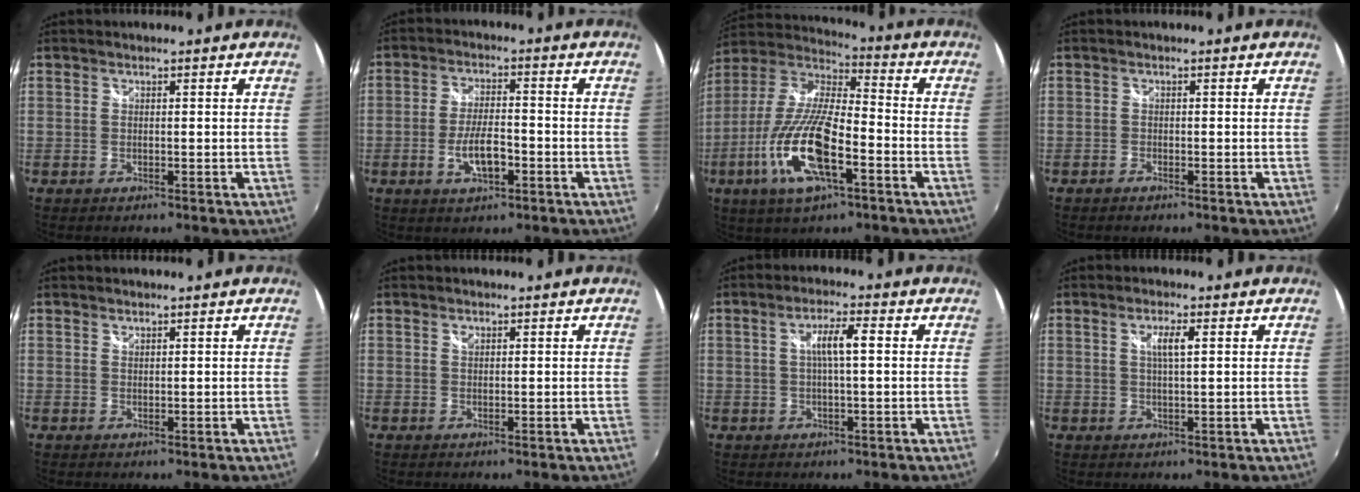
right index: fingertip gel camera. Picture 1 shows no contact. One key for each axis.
{"total": 6.6, "fx": -2.6, "fy": 2.4, "fz": 5.6, "tx": -0.111, "ty": -0.002, "tz": -0.042}
{"total": 18.2, "fx": -7.1, "fy": 5.5, "fz": 15.9, "tx": -0.329, "ty": -0.021, "tz": -0.141}
{"total": 0.8, "fx": -0.7, "fy": 0.3, "fz": 0.3, "tx": -0.007, "ty": -0.001, "tz": -0.014}
{"total": 0.6, "fx": 0.6, "fy": -0.1, "fz": 0.1, "tx": 0.000, "ty": 0.001, "tz": 0.011}
{"total": 0.7, "fx": 0.5, "fy": 0.3, "fz": 0.4, "tx": -0.006, "ty": 0.002, "tz": 0.008}
{"total": 4.8, "fx": 0.7, "fy": 0.4, "fz": 4.7, "tx": -0.086, "ty": 0.006, "tz": 0.013}
{"total": 3.0, "fx": 1.0, "fy": 0.2, "fz": 2.9, "tx": -0.051, "ty": 0.001, "tz": 0.016}